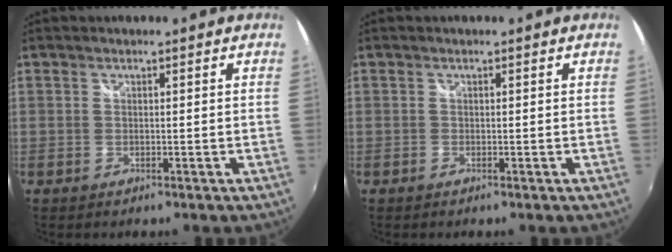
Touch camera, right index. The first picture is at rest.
{"total": 0.0}